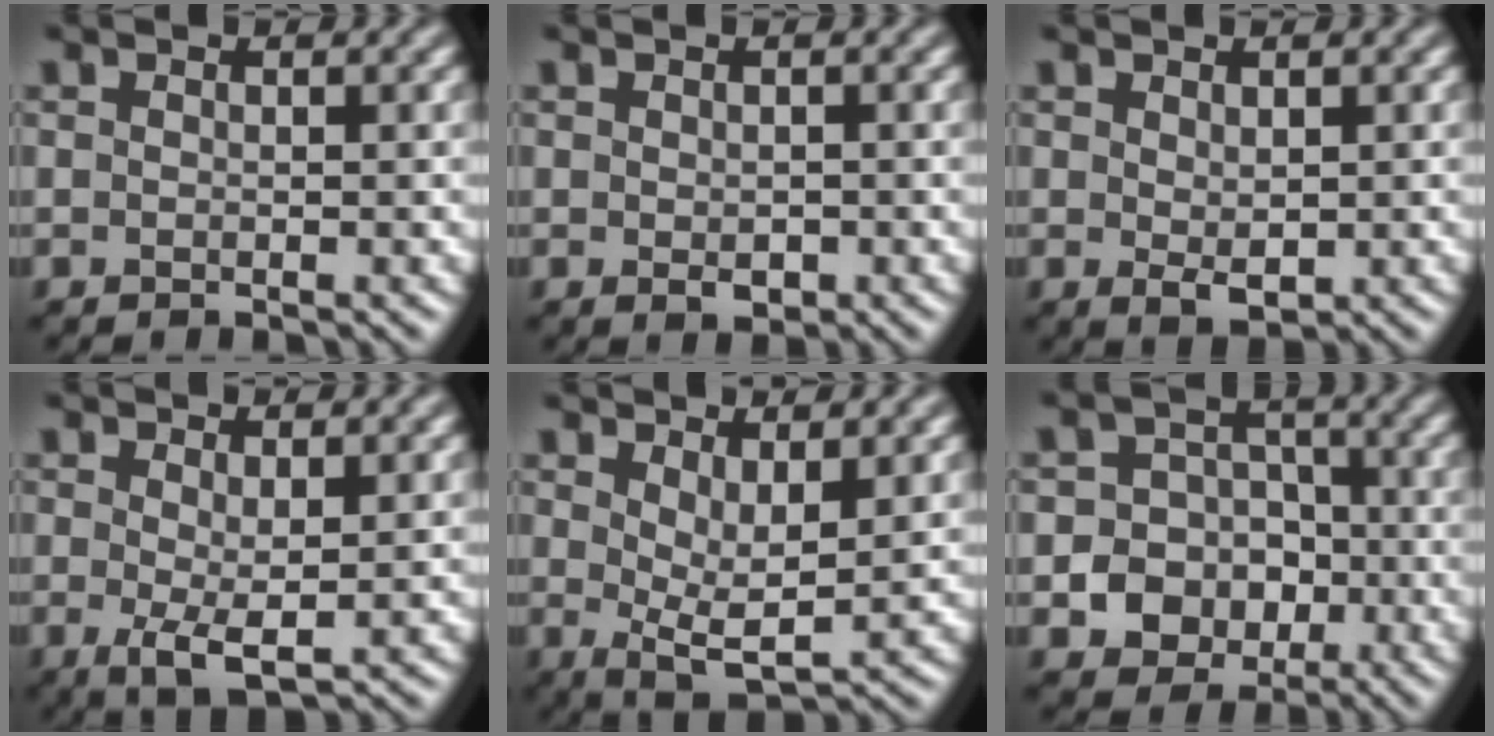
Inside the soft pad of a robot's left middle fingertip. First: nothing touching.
{"total": 1.4, "force": [-0.3, 0.8, 1.1], "torque": [-0.017, -0.005, -0.001]}
{"total": 1.6, "force": [0.3, 0.9, 1.4], "torque": [-0.026, -0.006, 0.012]}
{"total": 2.8, "force": [0.1, 0.8, 2.7], "torque": [-0.053, -0.008, 0.002]}
{"total": 4.1, "force": [1.3, 1.4, 3.6], "torque": [-0.063, -0.014, 0.027]}
{"total": 6.7, "force": [-2.2, 5.9, 2.3], "torque": [-0.024, 0.001, -0.058]}